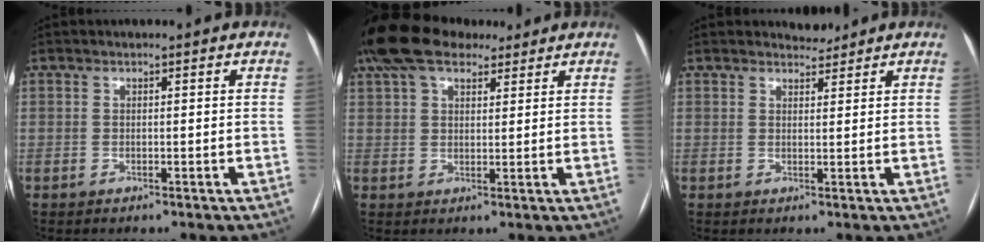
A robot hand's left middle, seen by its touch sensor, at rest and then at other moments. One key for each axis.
{"total": 12.8, "fx": 9.4, "fy": 5.7, "fz": 6.4, "tx": -0.127, "ty": 0.062, "tz": 0.166}
{"total": 2.0, "fx": 1.9, "fy": 0.5, "fz": -0.1, "tx": 0.001, "ty": -0.003, "tz": 0.030}